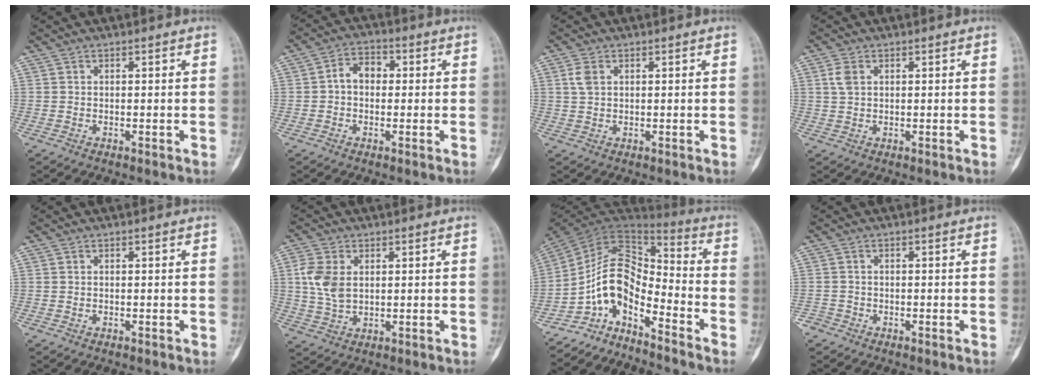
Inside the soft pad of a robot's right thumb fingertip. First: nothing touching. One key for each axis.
{"total": 5.2, "fx": 0.1, "fy": 3.9, "fz": 3.6, "tx": -0.042, "ty": 0.020, "tz": -0.008}
{"total": 2.6, "fx": 0.9, "fy": 1.6, "fz": 1.8, "tx": -0.038, "ty": 0.006, "tz": 0.022}
{"total": 2.6, "fx": 0.9, "fy": 1.6, "fz": 1.8, "tx": -0.039, "ty": 0.006, "tz": 0.022}
{"total": 0.0}
{"total": 6.8, "fx": 1.3, "fy": 4.5, "fz": 5.0, "tx": -0.103, "ty": 0.002, "tz": 0.029}
{"total": 12.5, "fx": -7.6, "fy": 6.1, "fz": 7.7, "tx": -0.116, "ty": 0.102, "tz": -0.149}
{"total": 1.6, "fx": -1.2, "fy": 1.0, "fz": -0.1, "tx": 0.004, "ty": 0.004, "tz": -0.027}